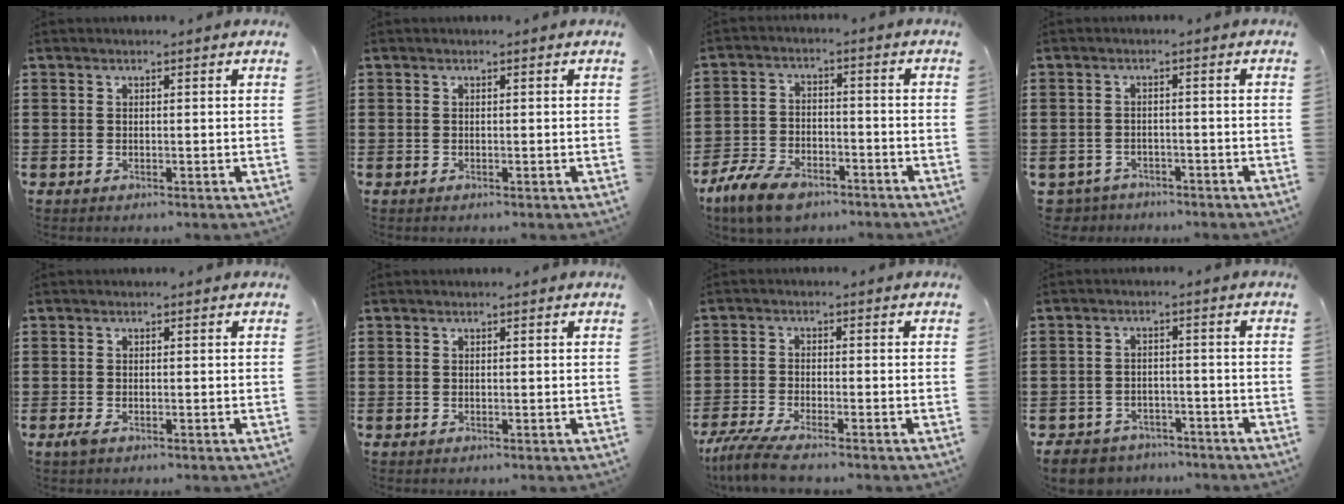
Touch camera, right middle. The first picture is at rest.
{"total": 0.0}
{"total": 8.0, "force": [-6.1, 3.1, 4.2], "torque": [-0.095, 0.010, -0.117]}
{"total": 2.5, "force": [-2.4, 0.6, -0.2], "torque": [-0.006, -0.002, -0.054]}
{"total": 0.8, "force": [-0.3, 0.3, 0.6], "torque": [-0.014, -0.003, -0.006]}
{"total": 0.0}
{"total": 4.7, "force": [-4.1, 0.2, 2.3], "torque": [-0.067, -0.020, -0.085]}
{"total": 4.5, "force": [-4.3, 1.2, 0.2], "torque": [-0.018, 0.005, -0.091]}